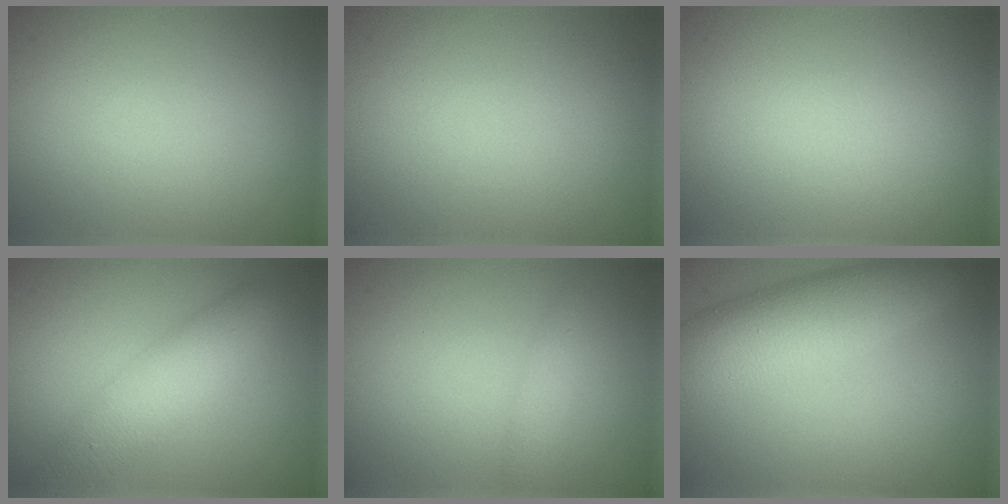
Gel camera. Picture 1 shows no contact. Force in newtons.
{"total": 0.0}
{"total": 0.0}
{"total": 5.1, "press": 5.1, "slide": 0.1}
{"total": 1.3, "press": 1.3, "slide": 0.0}
{"total": 7.4, "press": 7.4, "slide": 0.3}